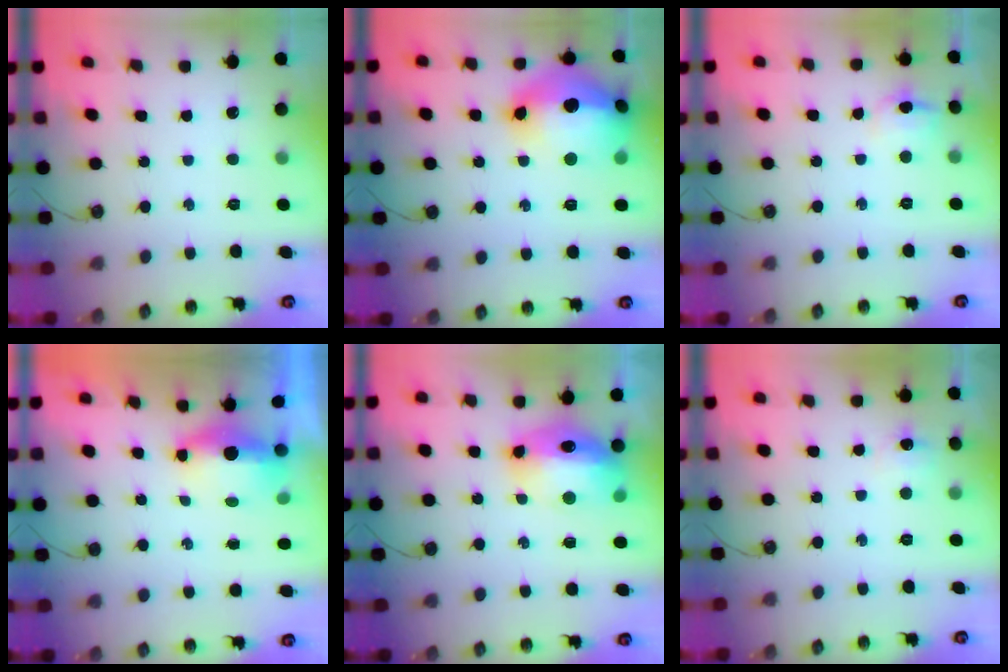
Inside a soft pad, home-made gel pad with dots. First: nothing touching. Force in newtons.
{"total": 24.8, "press": 23.6, "slide": 7.5}
{"total": 12.9, "press": 5.7, "slide": 11.5}
{"total": 5.1, "press": 5.0, "slide": 1.2}
{"total": 15.6, "press": 15.1, "slide": 4.2}
{"total": 6.1, "press": 6.0, "slide": 0.8}